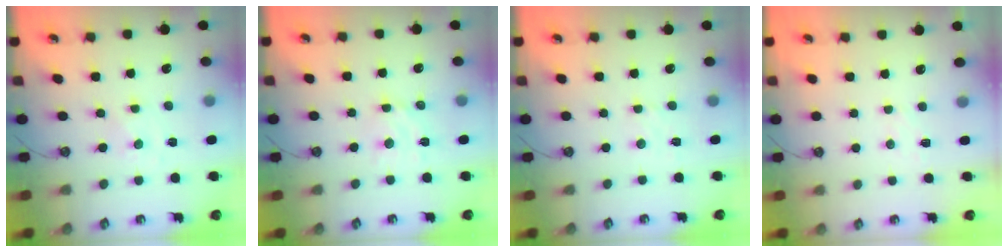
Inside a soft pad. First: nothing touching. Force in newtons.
{"total": 6.8, "press": 6.7, "slide": 1.2}
{"total": 2.4, "press": 2.4, "slide": 0.2}
{"total": 5.0, "press": 4.9, "slide": 0.6}